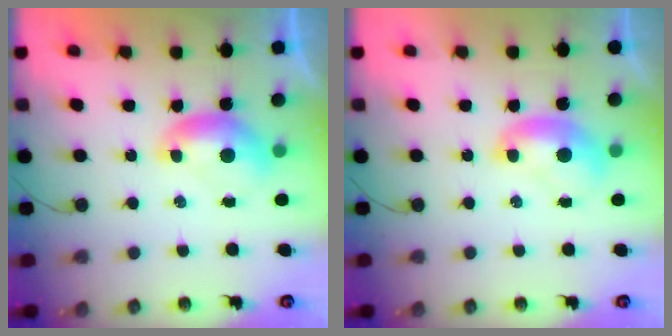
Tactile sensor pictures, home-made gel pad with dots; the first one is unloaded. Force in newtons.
{"total": 1.4, "press": 1.4, "slide": 0.2}